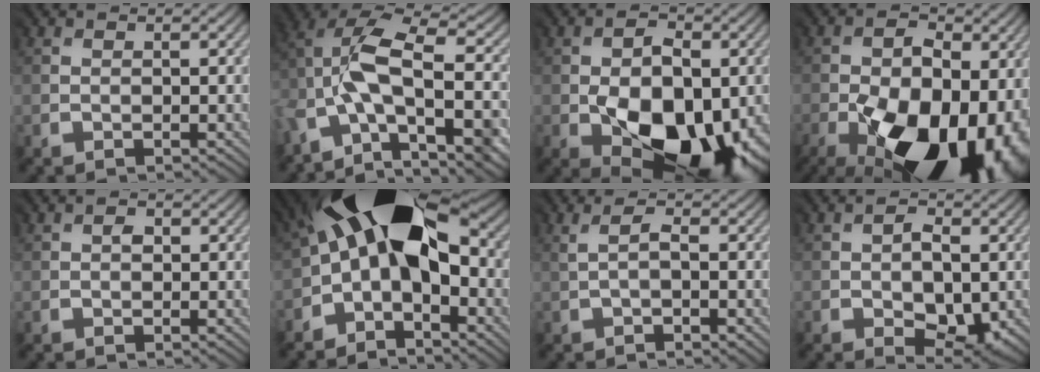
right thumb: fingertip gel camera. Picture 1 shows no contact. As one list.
[{"total": 13.9, "force": [-4.3, 5.9, 11.8], "torque": [-0.242, 0.001, -0.065]}, {"total": 14.0, "force": [-3.5, 8.8, 10.4], "torque": [-0.145, -0.032, -0.045]}, {"total": 20.6, "force": [-7.7, 12.1, 14.8], "torque": [-0.207, -0.027, -0.106]}, {"total": 0.8, "force": [-0.1, 0.7, 0.2], "torque": [-0.002, 0.000, 0.002]}, {"total": 15.5, "force": [0.8, 8.0, 13.2], "torque": [-0.226, 0.020, 0.006]}, {"total": 1.9, "force": [-0.6, 0.2, 1.8], "torque": [-0.036, 0.004, -0.008]}, {"total": 5.2, "force": [-1.0, 3.4, 3.7], "torque": [-0.057, -0.008, -0.011]}]